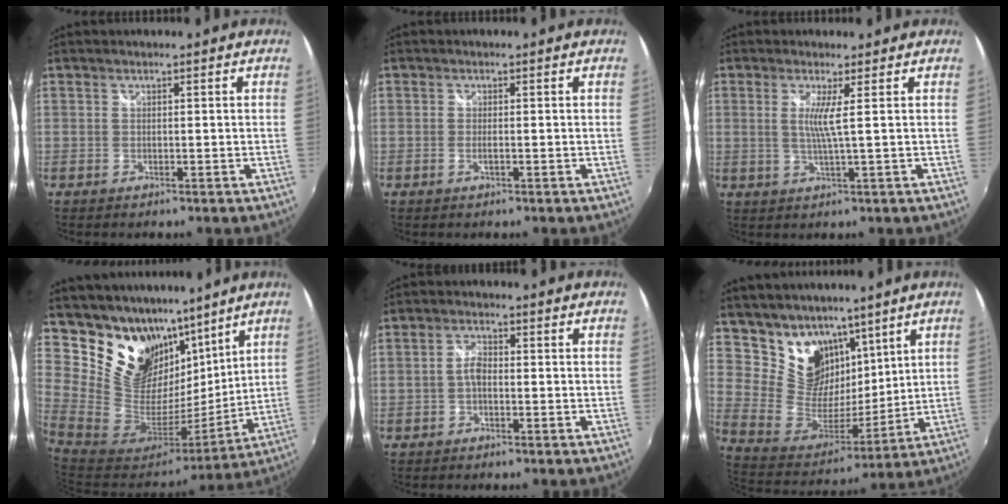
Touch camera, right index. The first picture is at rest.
{"total": 1.4, "force": [-0.4, 0.3, 1.3], "torque": [-0.026, -0.001, -0.009]}
{"total": 3.7, "force": [0.7, -0.9, 3.5], "torque": [-0.065, -0.007, 0.012]}
{"total": 20.0, "force": [14.6, 11.5, 7.3], "torque": [-0.174, -0.017, 0.281]}
{"total": 2.5, "force": [-0.8, 1.2, 2.0], "torque": [-0.044, 0.008, -0.015]}
{"total": 14.7, "force": [9.8, 9.6, 5.1], "torque": [-0.112, 0.008, 0.197]}